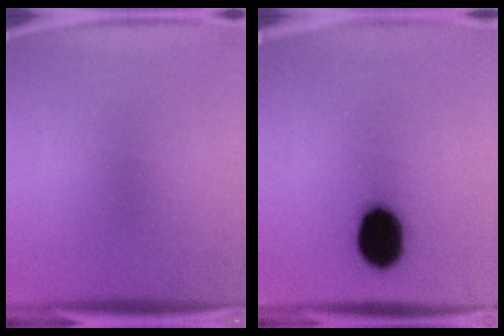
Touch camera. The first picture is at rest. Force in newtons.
{"total": 15.6}